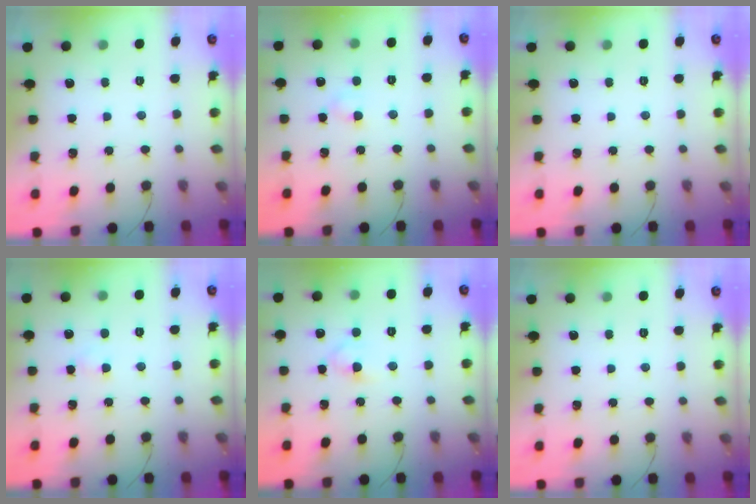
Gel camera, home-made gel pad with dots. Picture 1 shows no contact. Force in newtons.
{"total": 2.3, "press": 2.1, "slide": 0.8}
{"total": 0.0}
{"total": 1.3, "press": 1.1, "slide": 0.7}
{"total": 2.4, "press": 2.1, "slide": 1.1}
{"total": 0.0}